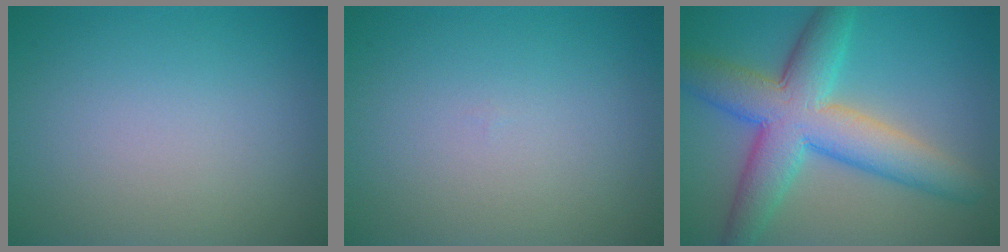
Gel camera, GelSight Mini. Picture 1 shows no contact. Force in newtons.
{"total": 0.0}
{"total": 8.7, "press": 8.7, "slide": 0.3}